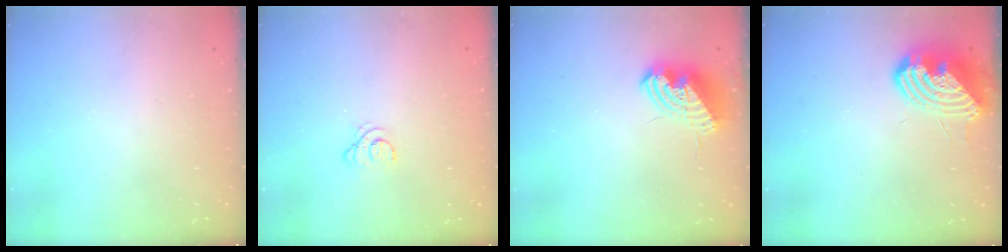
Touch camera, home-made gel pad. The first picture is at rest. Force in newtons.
{"total": 2.2, "press": 2.2, "slide": 0.2}
{"total": 9.2, "press": 9.2, "slide": 1.1}
{"total": 12.6, "press": 12.5, "slide": 1.6}